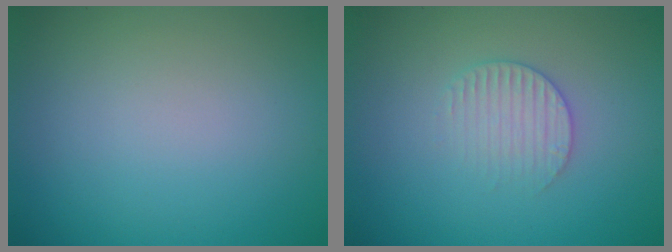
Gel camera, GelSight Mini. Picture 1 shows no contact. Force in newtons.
{"total": 2.2, "press": 2.1, "slide": 0.5}